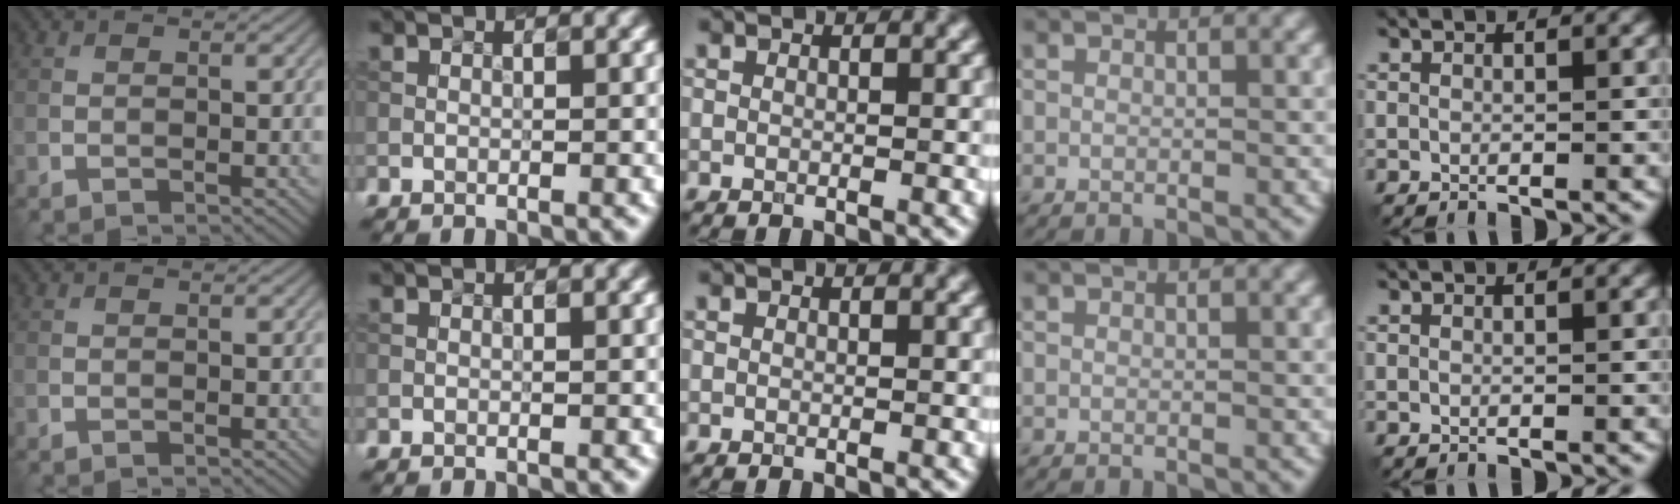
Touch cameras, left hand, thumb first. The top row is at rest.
{}